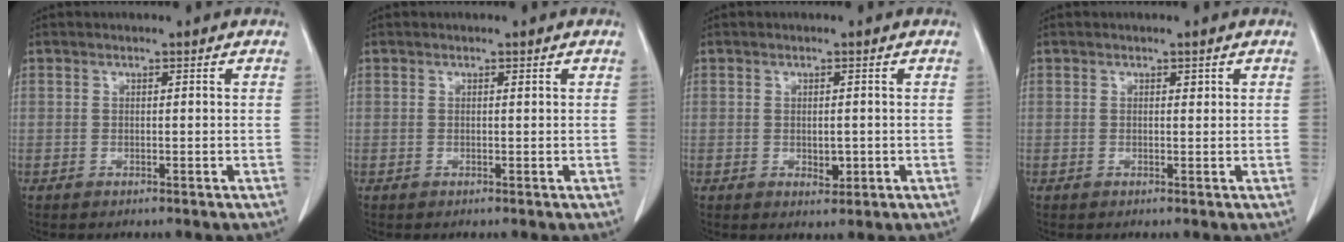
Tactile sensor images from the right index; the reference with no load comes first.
{"total": 0.0}
{"total": 1.9, "force": [-0.3, 1.1, 1.6], "torque": [-0.024, -0.003, 0.001]}
{"total": 0.5, "force": [0.3, 0.2, 0.4], "torque": [-0.005, -0.002, 0.004]}